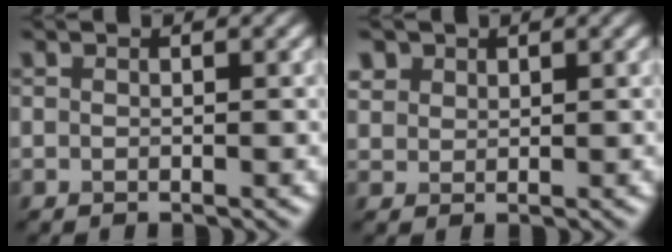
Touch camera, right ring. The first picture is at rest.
{"total": 1.2, "force": [0.7, 0.0, -1.0], "torque": [-0.008, 0.004, 0.040]}